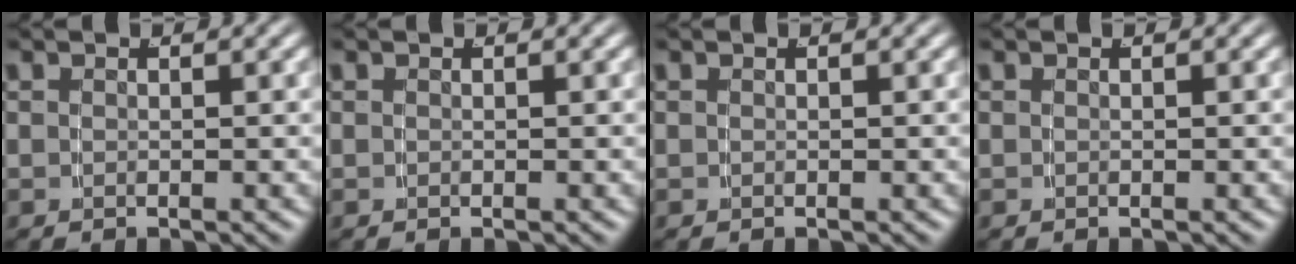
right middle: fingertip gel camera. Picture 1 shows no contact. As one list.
[{"total": 0.0}, {"total": 0.0}, {"total": 0.0}]